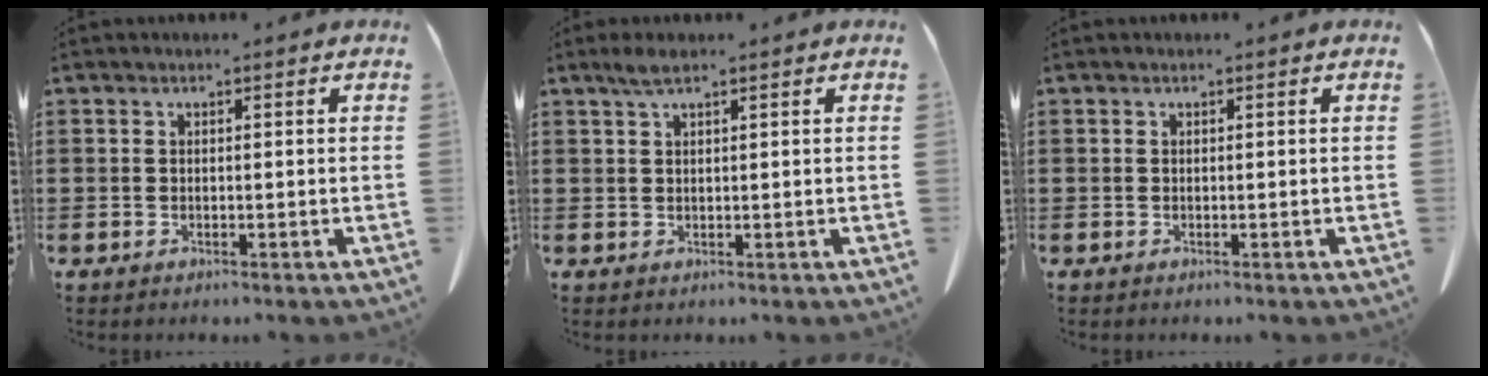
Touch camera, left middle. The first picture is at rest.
{"total": 2.2, "force": [1.4, 0.3, 1.6], "torque": [-0.034, 0.002, 0.026]}
{"total": 0.0}